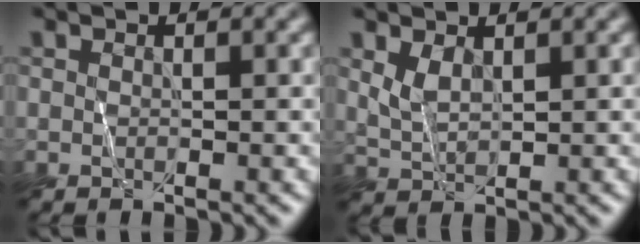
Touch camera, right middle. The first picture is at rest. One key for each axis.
{"total": 1.5, "fx": 0.7, "fy": 0.9, "fz": 0.9, "tx": -0.027, "ty": 0.001, "tz": 0.030}